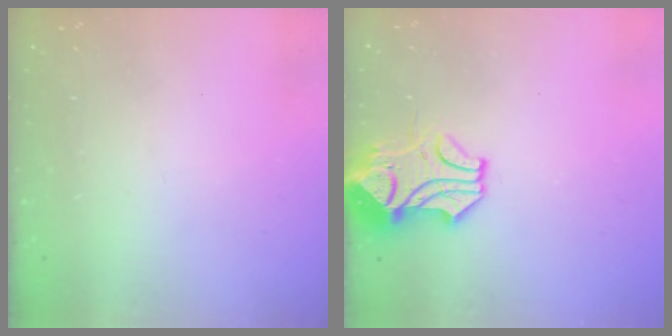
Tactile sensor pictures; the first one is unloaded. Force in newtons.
{"total": 2.8, "press": 2.5, "slide": 1.2}